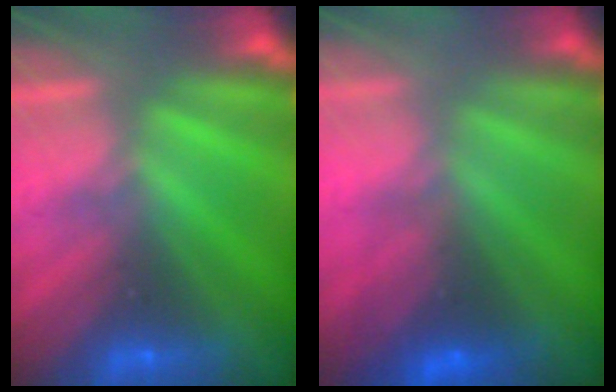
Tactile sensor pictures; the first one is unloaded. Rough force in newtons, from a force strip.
{"total": 2.9}